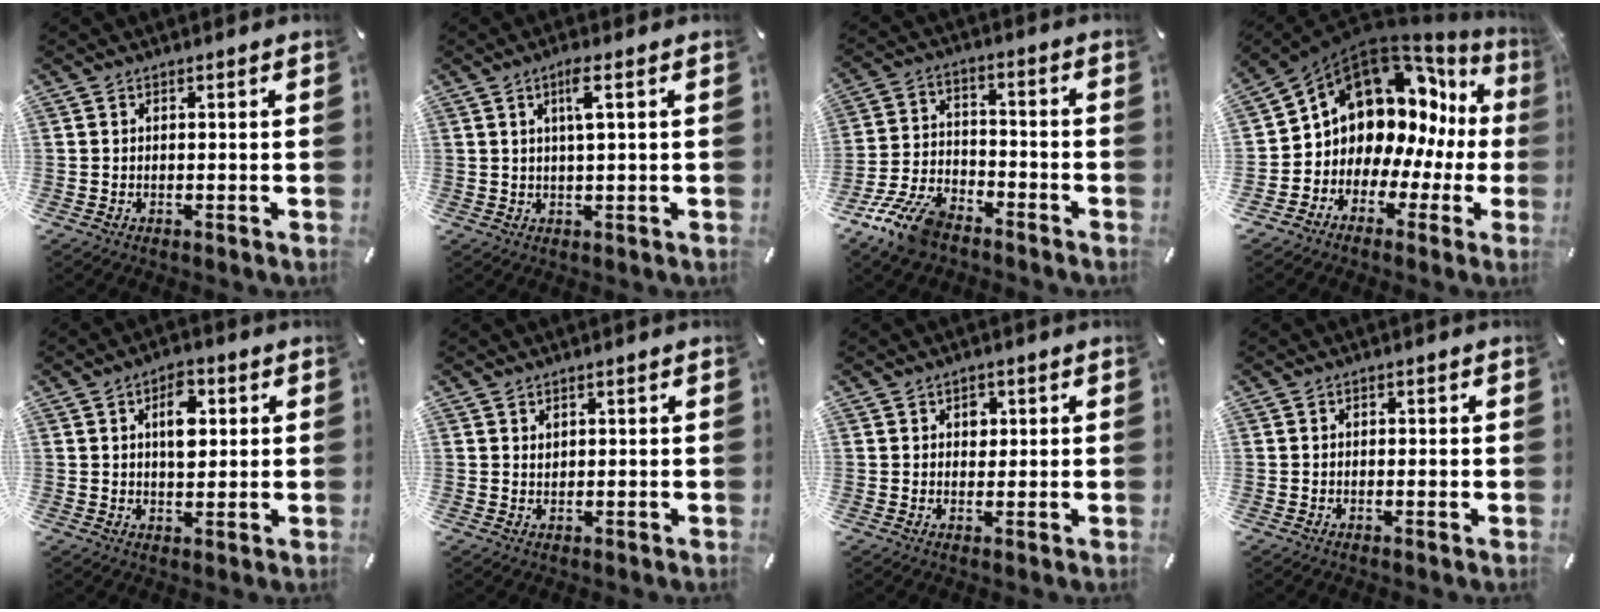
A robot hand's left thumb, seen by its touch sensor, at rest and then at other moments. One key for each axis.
{"total": 4.6, "fx": 1.6, "fy": 0.7, "fz": 4.2, "tx": -0.085, "ty": 0.002, "tz": 0.024}
{"total": 12.8, "fx": -9.3, "fy": 5.8, "fz": 6.5, "tx": -0.126, "ty": 0.053, "tz": -0.173}
{"total": 12.8, "fx": 5.1, "fy": 10.1, "fz": 6.0, "tx": -0.101, "ty": -0.065, "tz": 0.099}
{"total": 7.2, "fx": 1.8, "fy": 4.3, "fz": 5.5, "tx": -0.066, "ty": -0.006, "tz": 0.022}
{"total": 1.1, "fx": 0.6, "fy": 0.9, "fz": 0.3, "tx": -0.007, "ty": 0.001, "tz": 0.012}
{"total": 2.8, "fx": 0.7, "fy": 2.3, "fz": 1.4, "tx": 0.001, "ty": -0.006, "tz": 0.003}
{"total": 1.1, "fx": -0.3, "fy": 0.8, "fz": 0.7, "tx": -0.013, "ty": 0.003, "tz": -0.007}